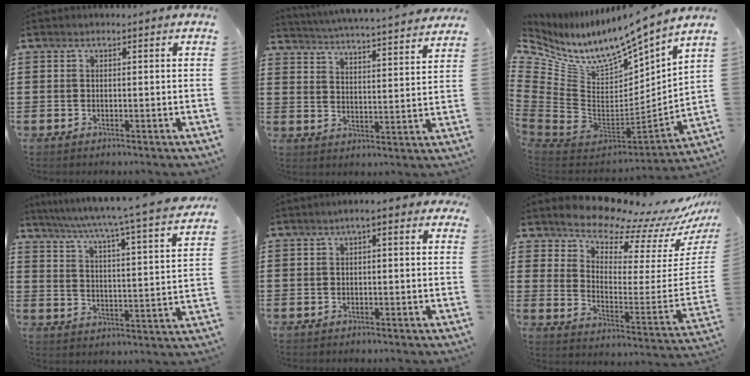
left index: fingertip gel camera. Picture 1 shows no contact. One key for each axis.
{"total": 4.2, "fx": 4.0, "fy": -0.7, "fz": 0.8, "tx": -0.037, "ty": -0.037, "tz": 0.063}
{"total": 9.1, "fx": 7.6, "fy": 3.5, "fz": 3.8, "tx": -0.107, "ty": -0.076, "tz": 0.129}
{"total": 5.5, "fx": 4.7, "fy": -1.3, "fz": 2.5, "tx": -0.069, "ty": -0.050, "tz": 0.068}
{"total": 1.8, "fx": -0.7, "fy": 0.5, "fz": 1.6, "tx": -0.030, "ty": 0.004, "tz": -0.016}
{"total": 9.2, "fx": 9.0, "fy": 0.9, "fz": 1.3, "tx": -0.053, "ty": -0.093, "tz": 0.153}